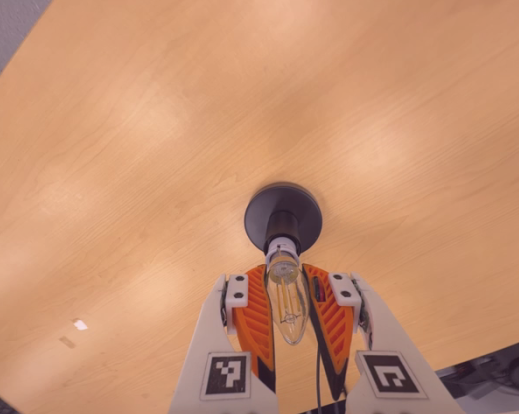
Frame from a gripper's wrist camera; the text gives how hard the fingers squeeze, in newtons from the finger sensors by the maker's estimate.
{"total": 19.1, "left": 16.9, "right": 21.2}